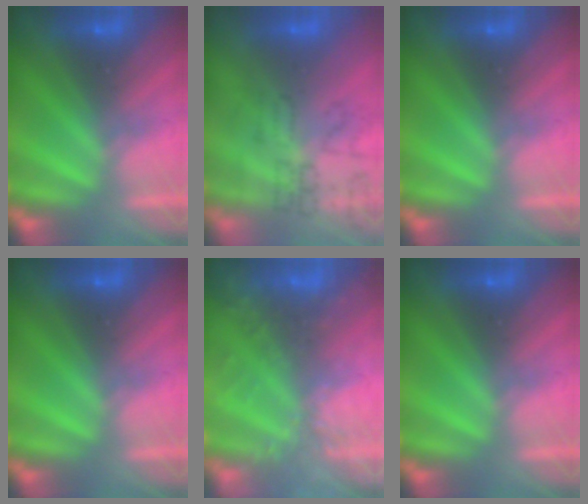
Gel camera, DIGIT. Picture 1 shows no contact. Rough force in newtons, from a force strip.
{"total": 4.8}
{"total": 0.0}
{"total": 0.0}
{"total": 6.1}
{"total": 0.0}